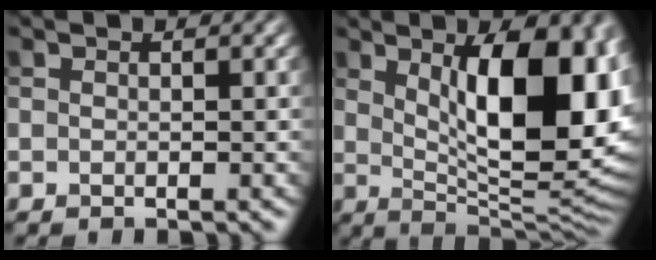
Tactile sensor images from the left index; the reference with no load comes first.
{"total": 14.4, "force": [3.3, 6.0, 12.7], "torque": [-0.152, -0.004, 0.053]}